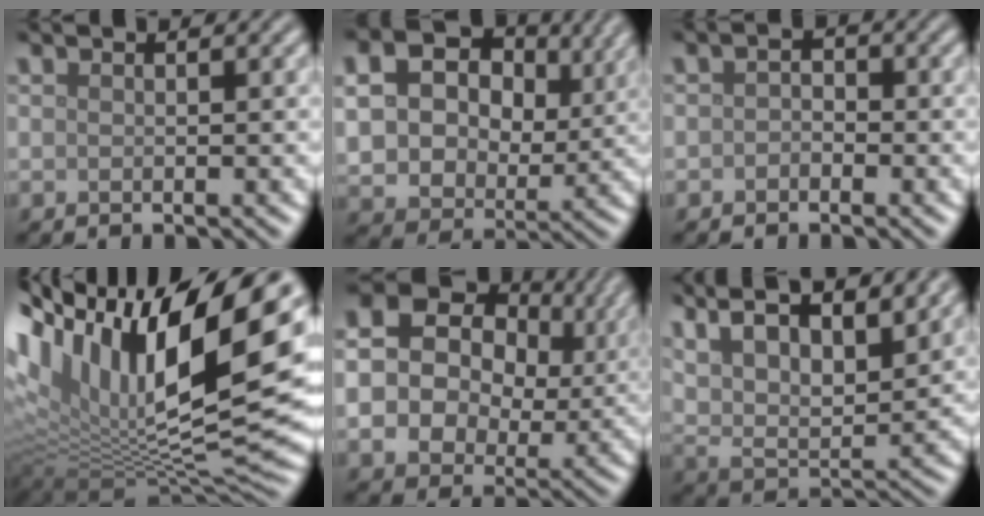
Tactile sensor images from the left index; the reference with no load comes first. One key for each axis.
{"total": 10.3, "fx": 2.9, "fy": 8.0, "fz": 5.9, "tx": -0.122, "ty": 0.006, "tz": 0.050}
{"total": 1.3, "fx": -0.5, "fy": 0.9, "fz": 0.7, "tx": -0.012, "ty": 0.001, "tz": -0.013}
{"total": 18.6, "fx": 6.6, "fy": 8.5, "fz": 15.2, "tx": -0.268, "ty": 0.019, "tz": 0.118}
{"total": 13.2, "fx": 3.0, "fy": 10.8, "fz": 7.0, "tx": -0.154, "ty": 0.022, "tz": 0.052}
{"total": 14.1, "fx": 8.4, "fy": 5.6, "fz": 9.8, "tx": -0.189, "ty": 0.029, "tz": 0.125}